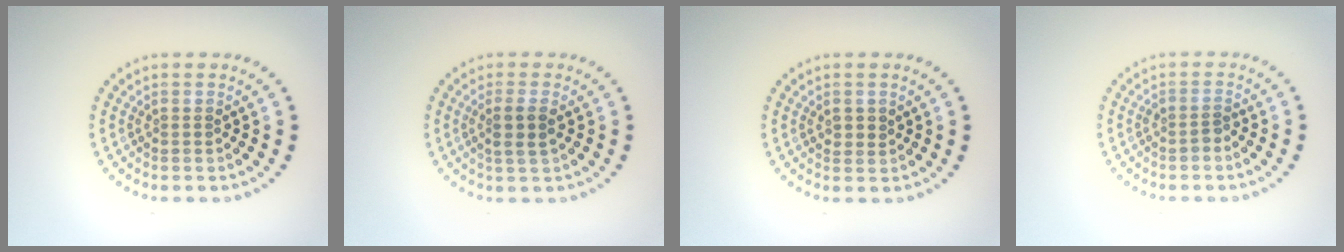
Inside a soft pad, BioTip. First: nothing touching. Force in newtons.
{"total": 2.0, "press": 1.8, "slide": 0.9}
{"total": 1.2, "press": 1.1, "slide": 0.3}
{"total": 1.1, "press": 0.8, "slide": 0.7}